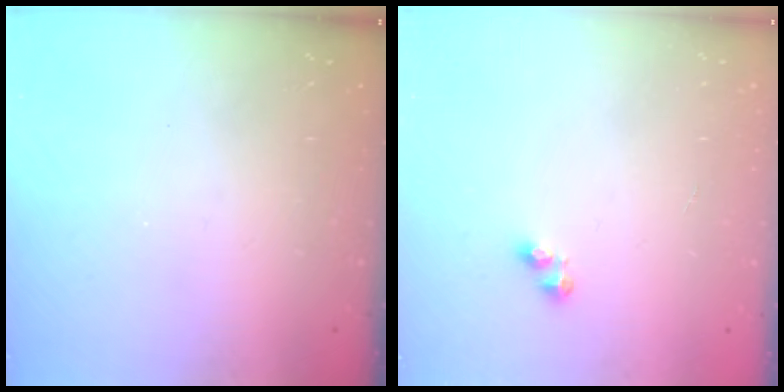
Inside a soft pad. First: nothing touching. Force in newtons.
{"total": 2.8, "press": 2.8, "slide": 0.4}